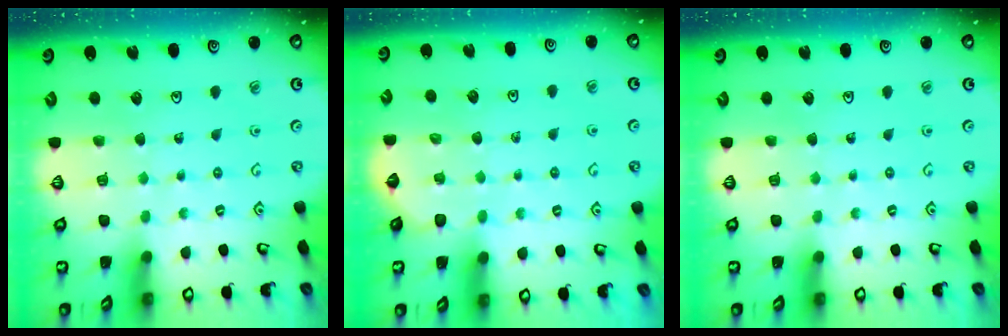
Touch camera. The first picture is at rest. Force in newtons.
{"total": 3.3, "press": 3.3, "slide": 0.4}
{"total": 0.0}